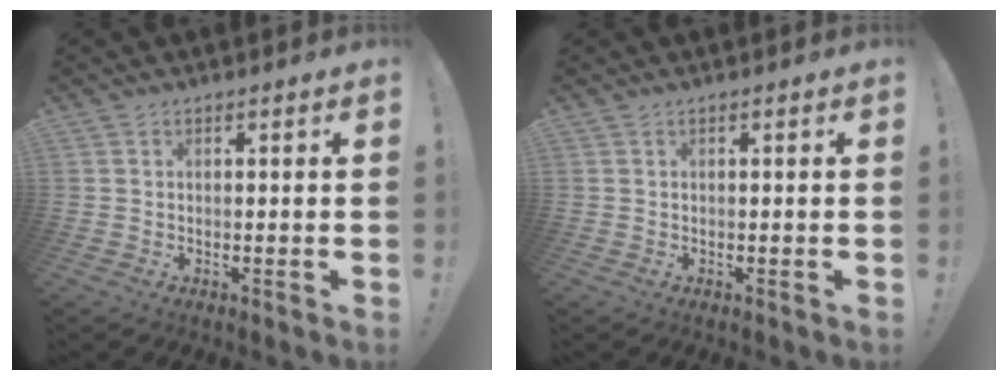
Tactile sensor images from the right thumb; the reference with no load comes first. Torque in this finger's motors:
{"motor_torque": [0.00, 0.00, 0.00, 0.00, 0.00]}